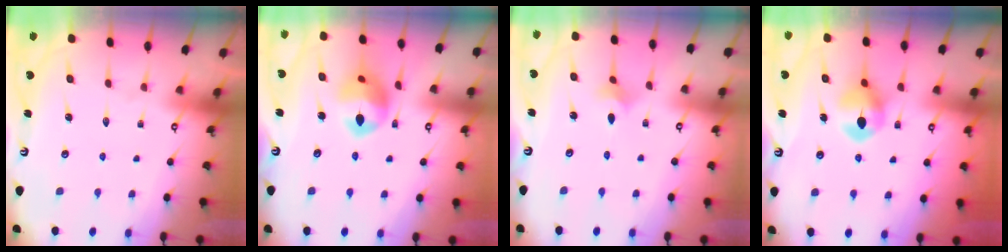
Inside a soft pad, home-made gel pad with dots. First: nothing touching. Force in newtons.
{"total": 12.3, "press": 12.2, "slide": 1.8}
{"total": 1.9, "press": 1.8, "slide": 0.5}
{"total": 8.0, "press": 7.9, "slide": 0.5}